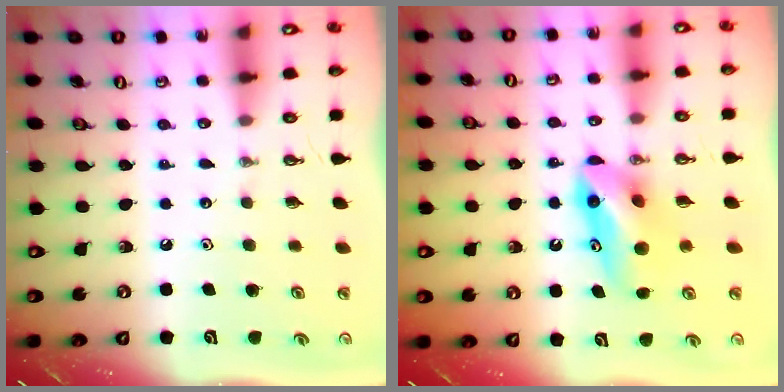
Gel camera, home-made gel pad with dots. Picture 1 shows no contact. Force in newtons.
{"total": 9.2, "press": 8.5, "slide": 3.6}